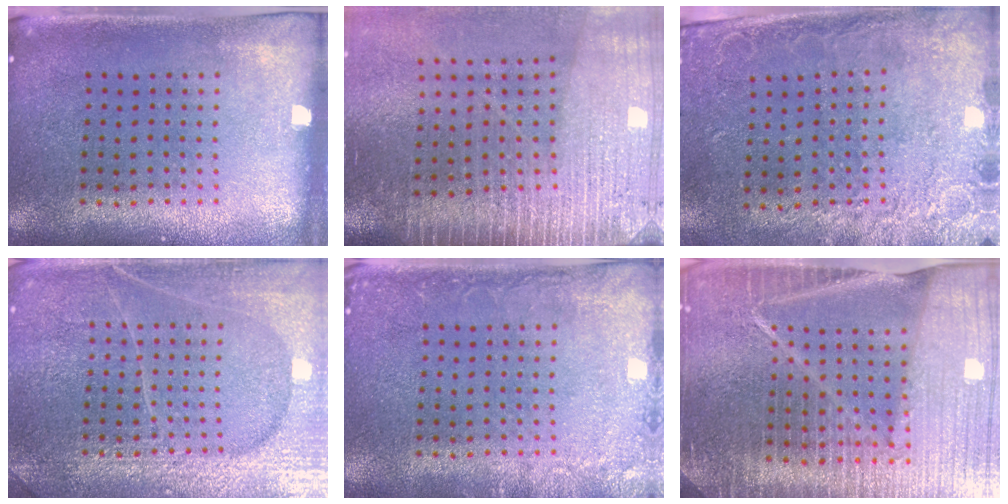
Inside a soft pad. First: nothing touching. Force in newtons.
{"total": 3.6, "press": 3.1, "slide": 1.8}
{"total": 2.7, "press": 2.0, "slide": 1.8}
{"total": 6.7, "press": 6.6, "slide": 0.9}
{"total": 2.2, "press": 2.1, "slide": 0.2}
{"total": 6.4, "press": 5.6, "slide": 3.2}